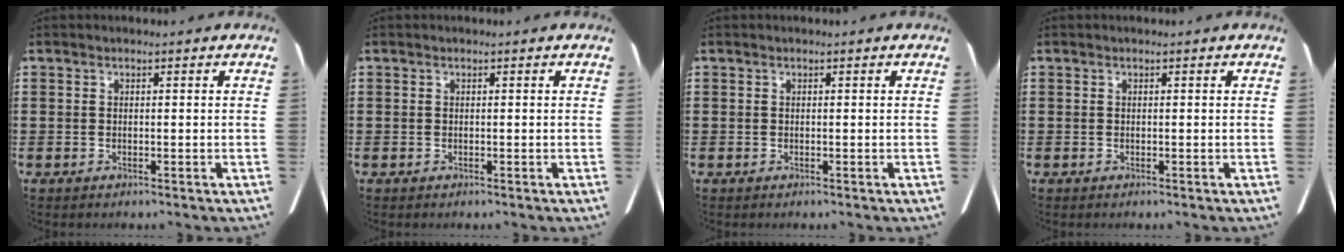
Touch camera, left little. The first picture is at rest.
{"total": 0.0}
{"total": 0.0}
{"total": 0.0}